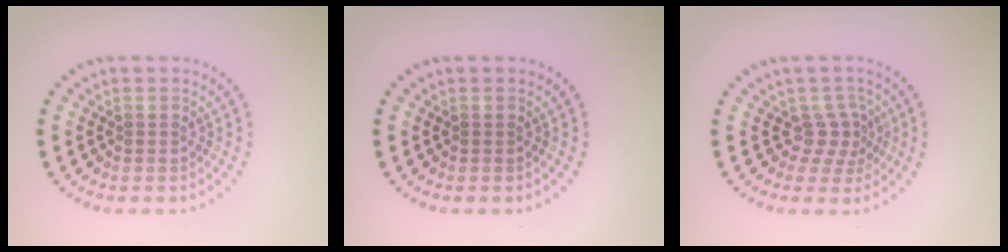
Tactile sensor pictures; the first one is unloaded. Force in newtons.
{"total": 0.0}
{"total": 2.3, "press": 1.5, "slide": 1.7}